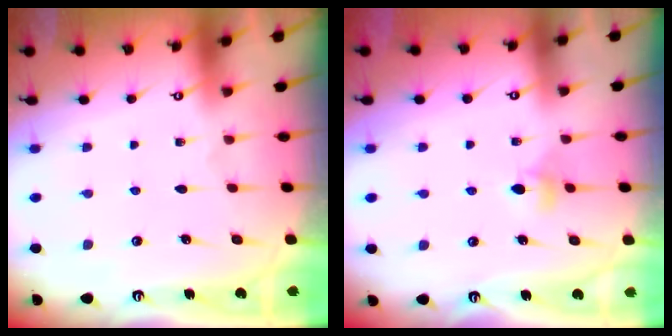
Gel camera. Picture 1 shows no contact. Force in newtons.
{"total": 4.2, "press": 4.2, "slide": 0.5}